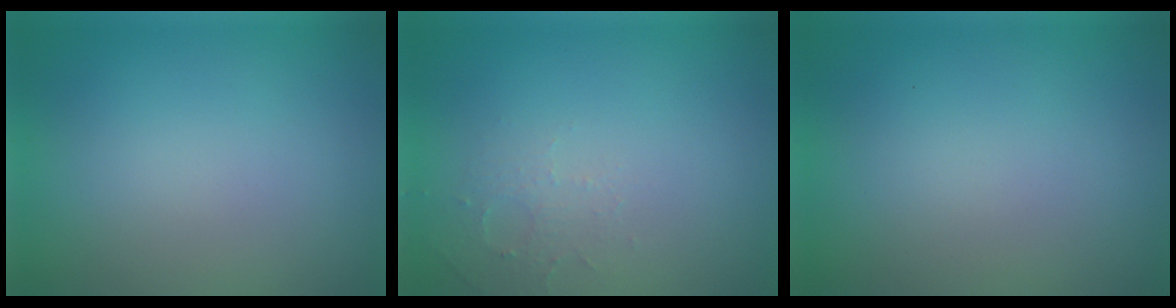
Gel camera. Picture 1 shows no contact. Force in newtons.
{"total": 1.6, "press": 1.5, "slide": 0.4}
{"total": 0.0}